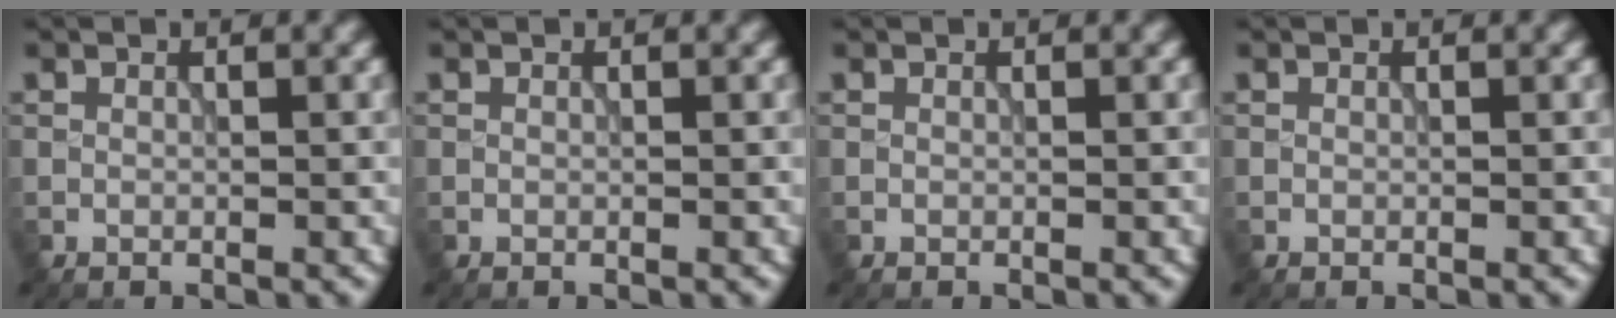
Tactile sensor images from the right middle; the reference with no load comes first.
{"total": 0.0}
{"total": 0.0}
{"total": 0.0}